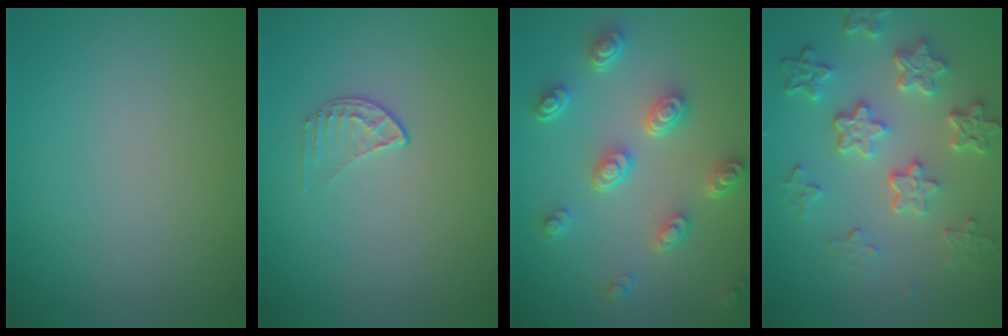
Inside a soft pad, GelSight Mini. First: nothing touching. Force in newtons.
{"total": 1.1, "press": 0.7, "slide": 0.9}
{"total": 4.9, "press": 3.9, "slide": 3.0}
{"total": 5.9, "press": 4.4, "slide": 3.9}